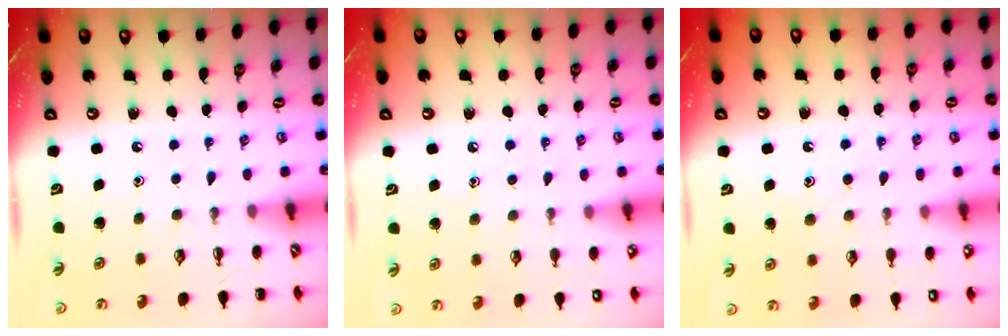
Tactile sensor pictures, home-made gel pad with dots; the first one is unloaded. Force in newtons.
{"total": 6.9, "press": 6.8, "slide": 1.4}
{"total": 10.3, "press": 10.2, "slide": 1.3}